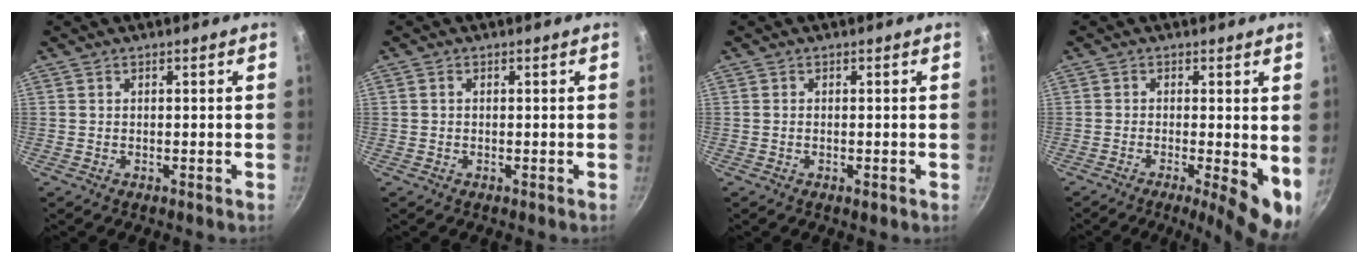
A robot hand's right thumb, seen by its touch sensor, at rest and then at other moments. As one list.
[{"total": 0.5, "force": [0.0, 0.4, 0.3], "torque": [-0.005, 0.005, 0.000]}, {"total": 1.0, "force": [-0.4, 0.4, 0.9], "torque": [-0.015, 0.000, -0.008]}, {"total": 8.7, "force": [-1.7, 2.3, 8.2], "torque": [-0.110, -0.003, -0.023]}]